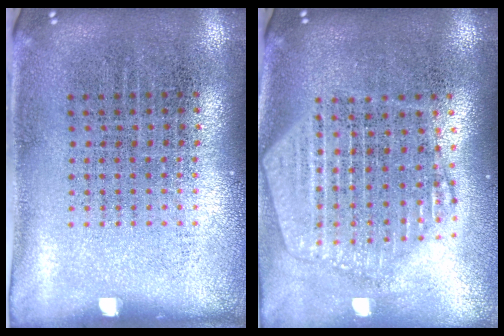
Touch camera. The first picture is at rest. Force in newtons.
{"total": 2.3, "press": 2.0, "slide": 1.1}